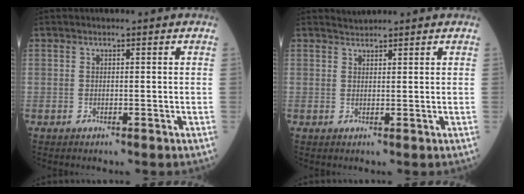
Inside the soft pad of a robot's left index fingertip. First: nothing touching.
{"total": 1.2, "force": [1.2, -0.2, -0.3], "torque": [0.000, 0.005, 0.025]}